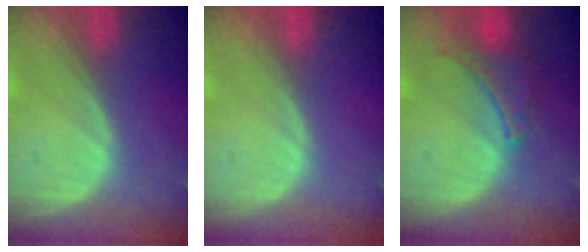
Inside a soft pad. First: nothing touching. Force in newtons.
{"total": 0.0}
{"total": 5.0, "press": 5.0, "slide": 0.4}